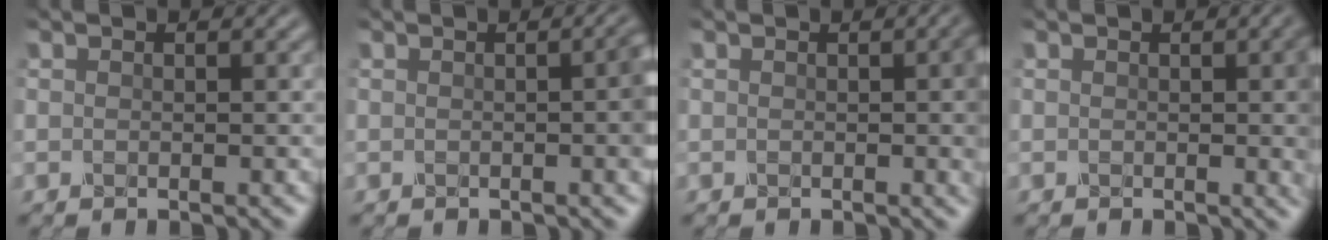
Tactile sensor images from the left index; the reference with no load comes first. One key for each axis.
{"total": 3.3, "fx": 0.0, "fy": 0.8, "fz": 3.2, "tx": -0.031, "ty": 0.009, "tz": -0.003}
{"total": 3.4, "fx": 0.1, "fy": 0.9, "fz": 3.2, "tx": -0.028, "ty": 0.007, "tz": -0.003}
{"total": 3.8, "fx": 0.1, "fy": 1.0, "fz": 3.7, "tx": -0.032, "ty": 0.004, "tz": -0.001}